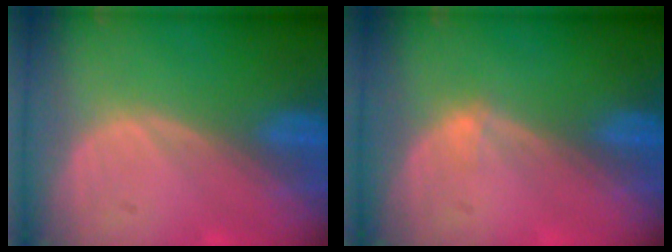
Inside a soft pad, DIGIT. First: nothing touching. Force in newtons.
{"total": 0.8, "press": 0.6, "slide": 0.5}